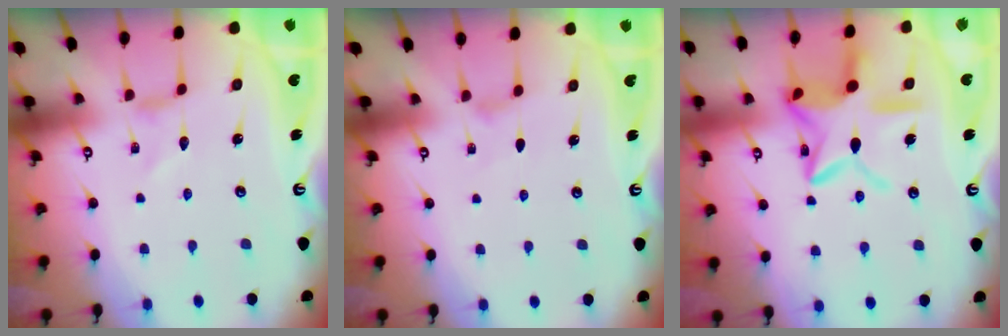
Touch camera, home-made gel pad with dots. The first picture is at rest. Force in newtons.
{"total": 1.5, "press": 1.4, "slide": 0.4}
{"total": 16.6, "press": 16.6, "slide": 1.2}